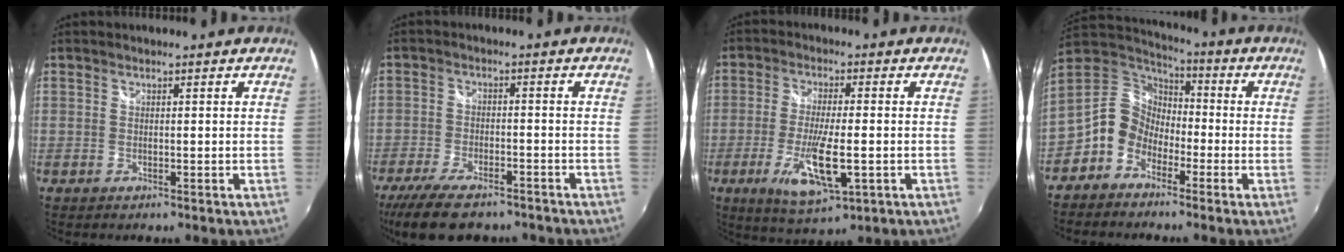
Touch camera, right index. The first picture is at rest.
{"total": 13.7, "force": [-10.6, 4.7, 7.2], "torque": [-0.161, -0.035, -0.175]}
{"total": 11.3, "force": [-3.6, 2.5, 10.4], "torque": [-0.207, -0.024, -0.062]}
{"total": 10.2, "force": [-4.8, 8.1, 3.9], "torque": [-0.087, 0.035, -0.109]}